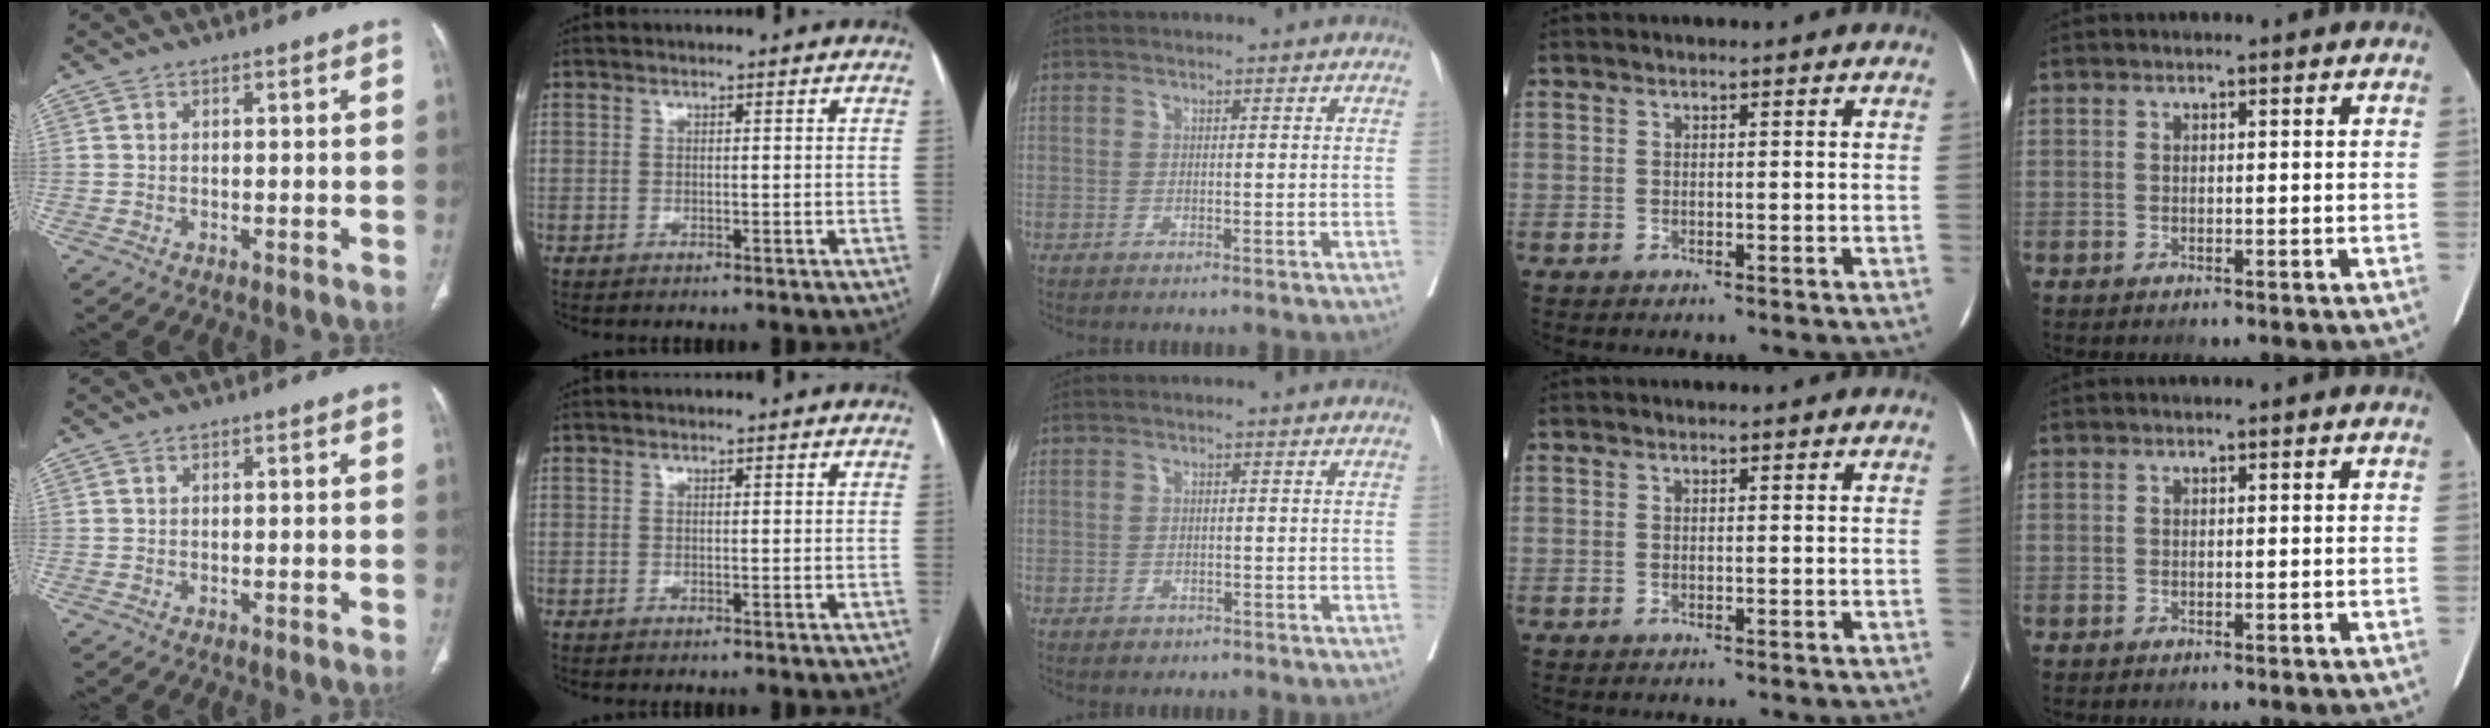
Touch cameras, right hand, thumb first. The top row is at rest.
{"middle": {"total": 1.4, "force": [-1.0, 1.0, 0.4], "torque": [-0.006, 0.002, -0.010]}}